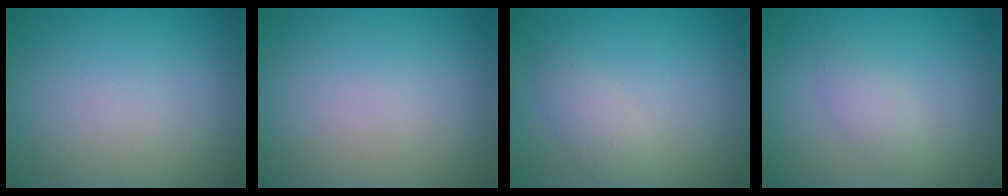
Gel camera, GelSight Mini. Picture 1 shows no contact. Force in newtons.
{"total": 0.0}
{"total": 1.9, "press": 1.9, "slide": 0.1}
{"total": 1.7, "press": 1.6, "slide": 0.0}